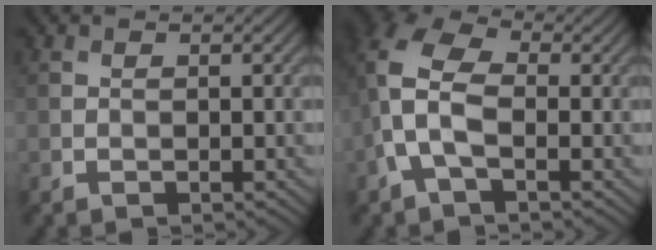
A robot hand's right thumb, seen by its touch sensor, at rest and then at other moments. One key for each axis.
{"total": 8.2, "fx": -0.9, "fy": 4.4, "fz": 6.8, "tx": -0.171, "ty": 0.016, "tz": -0.034}